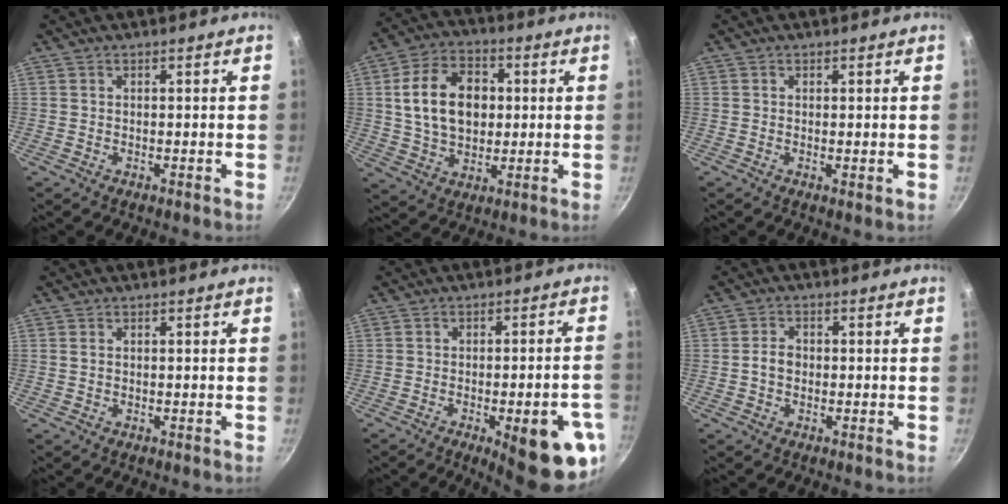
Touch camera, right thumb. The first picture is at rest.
{"total": 14.8, "force": [2.0, 10.3, 10.4], "torque": [-0.155, 0.009, 0.032]}
{"total": 0.7, "force": [0.1, 0.1, 0.6], "torque": [-0.010, -0.007, -0.002]}
{"total": 0.8, "force": [0.2, 0.6, 0.5], "torque": [-0.009, 0.002, 0.003]}
{"total": 15.9, "force": [-6.0, 4.6, 14.0], "torque": [-0.143, 0.016, -0.071]}
{"total": 3.0, "force": [-0.4, 2.3, 1.9], "torque": [-0.025, 0.012, -0.009]}